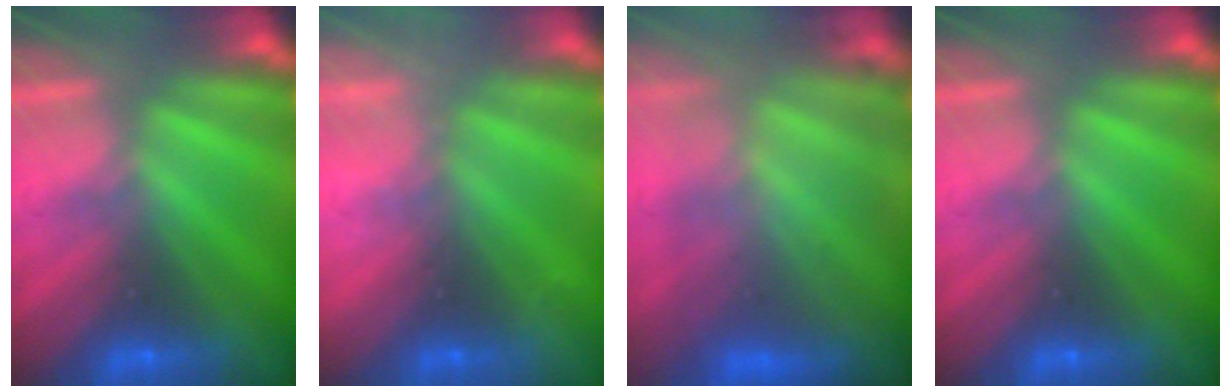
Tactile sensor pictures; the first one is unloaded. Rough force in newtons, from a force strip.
{"total": 2.3}
{"total": 7.3}
{"total": 0.0}